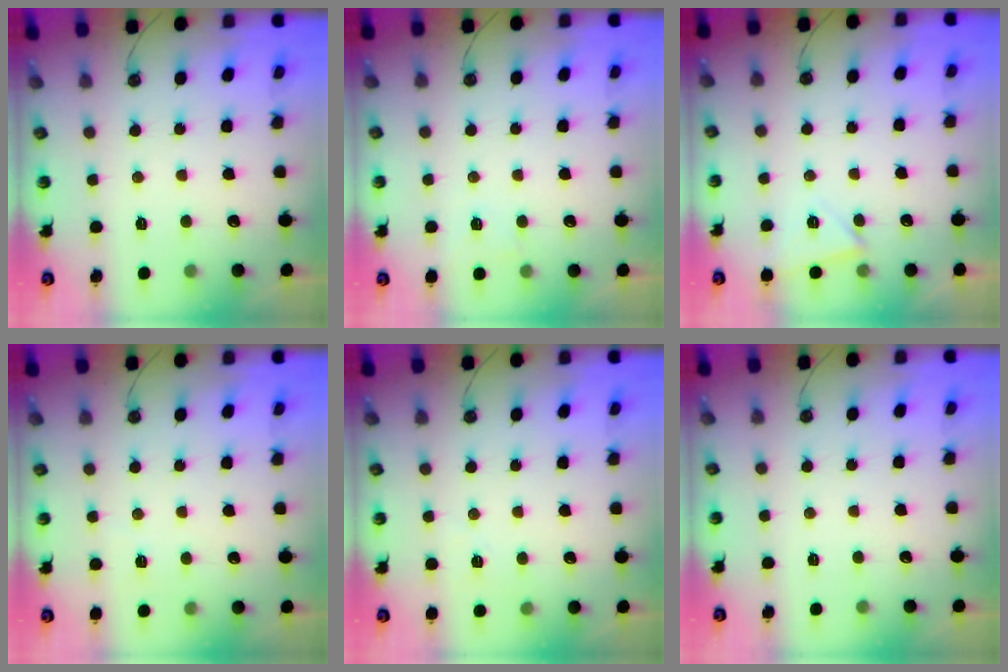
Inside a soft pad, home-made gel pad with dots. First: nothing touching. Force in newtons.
{"total": 3.8, "press": 3.6, "slide": 0.9}
{"total": 3.8, "press": 3.7, "slide": 0.9}
{"total": 2.3, "press": 1.3, "slide": 1.9}
{"total": 3.1, "press": 2.9, "slide": 0.9}
{"total": 0.0}